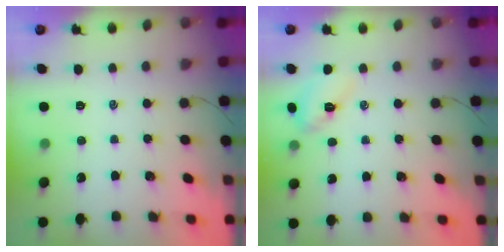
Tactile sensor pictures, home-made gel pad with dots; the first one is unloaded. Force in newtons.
{"total": 5.1, "press": 5.1, "slide": 0.7}